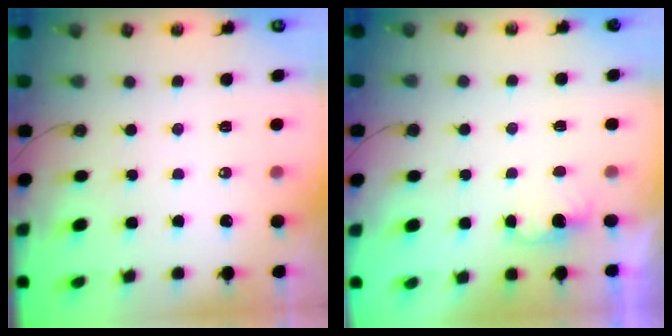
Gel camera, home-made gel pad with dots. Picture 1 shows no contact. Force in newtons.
{"total": 1.6, "press": 1.4, "slide": 0.8}